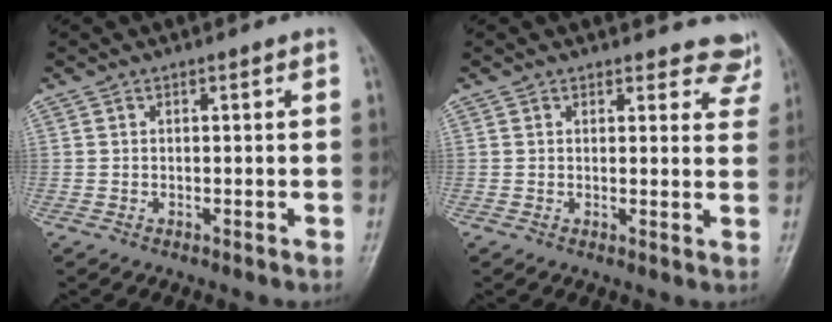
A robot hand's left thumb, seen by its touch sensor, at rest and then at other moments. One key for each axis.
{"total": 6.6, "fx": 6.1, "fy": 2.5, "fz": 0.0, "tx": 0.049, "ty": -0.034, "tz": 0.039}